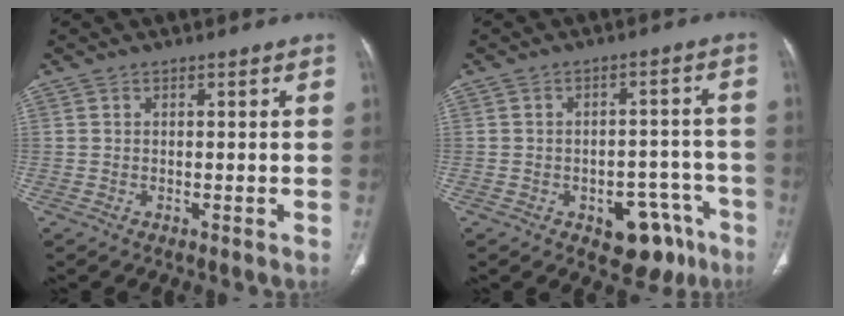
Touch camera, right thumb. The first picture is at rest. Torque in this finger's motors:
{"motor_torque": [2.52, 2.49, 0.54, -0.58, 0.10]}